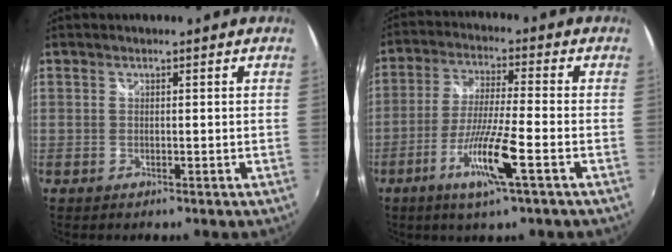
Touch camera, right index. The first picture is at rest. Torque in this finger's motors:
{"motor_torque": [1.17, 0.96, 0.31, 0.15]}